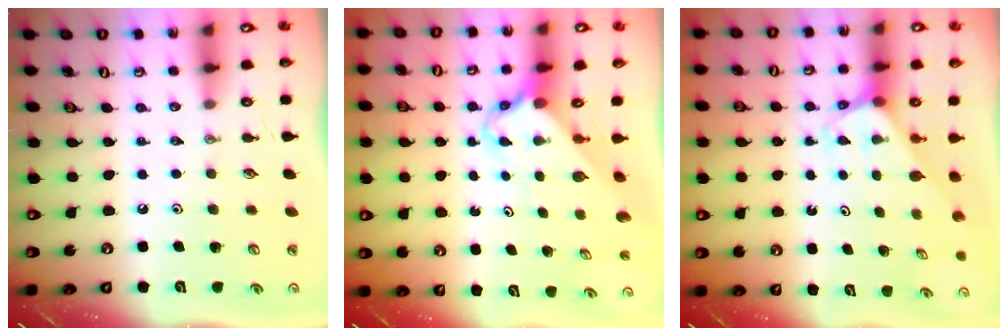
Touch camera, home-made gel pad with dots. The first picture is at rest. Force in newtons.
{"total": 2.6, "press": 2.6, "slide": 0.3}
{"total": 2.3, "press": 2.3, "slide": 0.2}